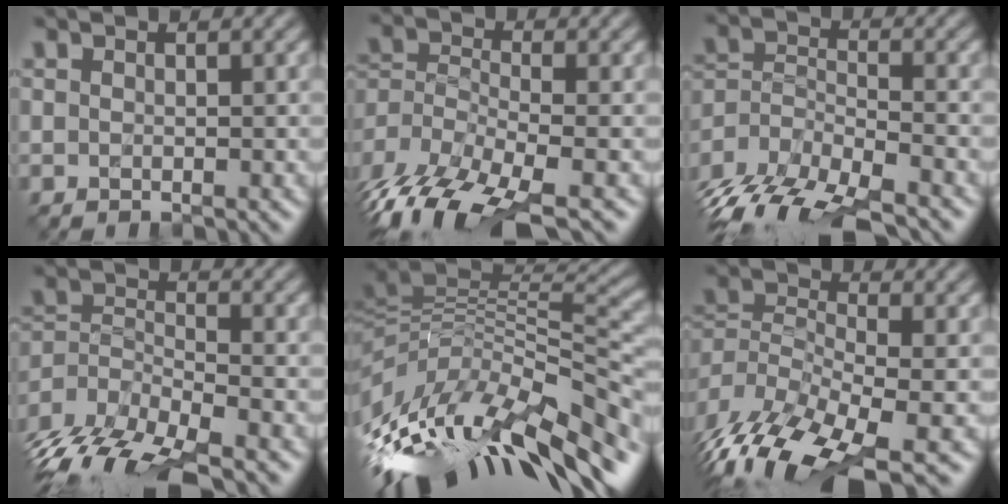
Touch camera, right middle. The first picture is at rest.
{"total": 12.7, "force": [-9.7, 4.6, 6.8], "torque": [-0.136, -0.027, -0.151]}
{"total": 11.2, "force": [-9.7, 3.7, 4.4], "torque": [-0.083, -0.012, -0.158]}
{"total": 10.1, "force": [-8.2, 3.1, 5.0], "torque": [-0.102, -0.019, -0.143]}
{"total": 14.5, "force": [-4.5, 5.4, 12.7], "torque": [-0.238, 0.016, -0.069]}
{"total": 11.0, "force": [-7.4, 4.1, 7.0], "torque": [-0.148, -0.012, -0.132]}